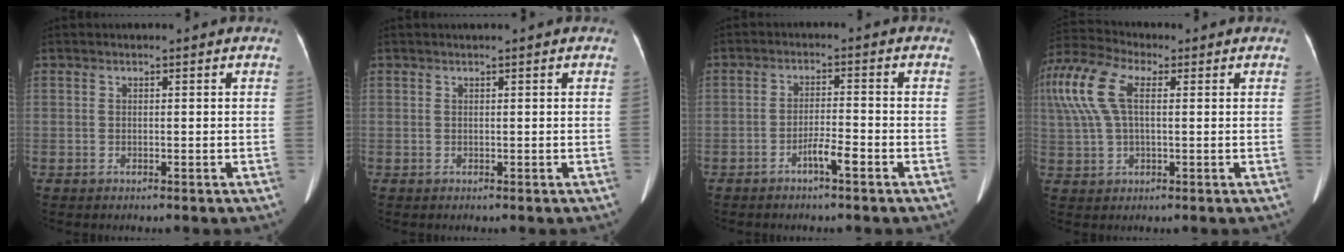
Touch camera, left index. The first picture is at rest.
{"total": 1.3, "force": [1.0, 0.2, 0.7], "torque": [-0.005, 0.020, 0.012]}
{"total": 3.4, "force": [-2.2, 0.1, 2.6], "torque": [-0.046, 0.000, -0.039]}
{"total": 15.5, "force": [5.1, 7.8, 12.3], "torque": [-0.321, 0.047, 0.096]}